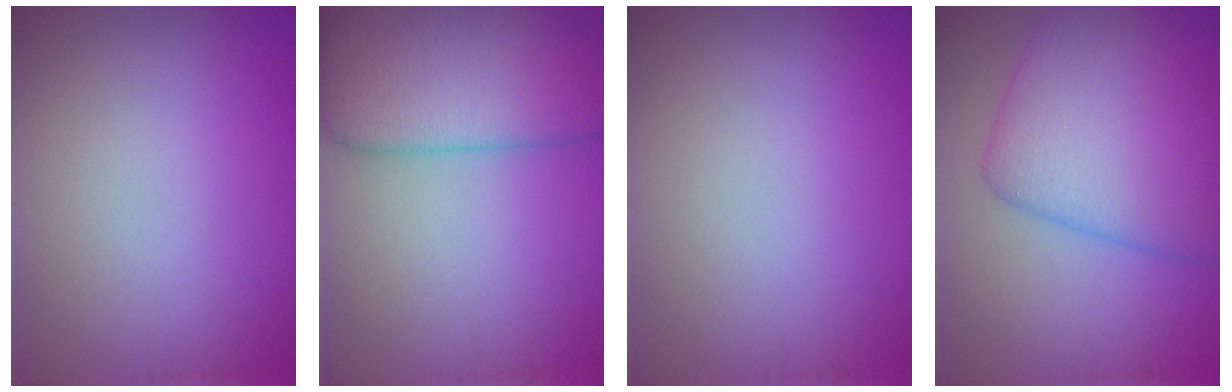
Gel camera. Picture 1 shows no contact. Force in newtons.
{"total": 8.7, "press": 8.6, "slide": 0.6}
{"total": 0.0}
{"total": 8.8, "press": 8.8, "slide": 0.5}